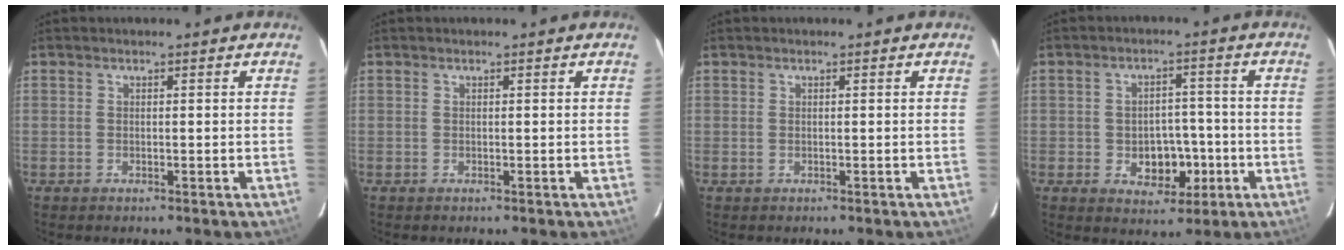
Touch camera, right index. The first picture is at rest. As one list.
[{"total": 0.0}, {"total": 0.0}, {"total": 7.1, "force": [-2.2, 5.4, 4.1], "torque": [-0.076, 0.008, -0.016]}]